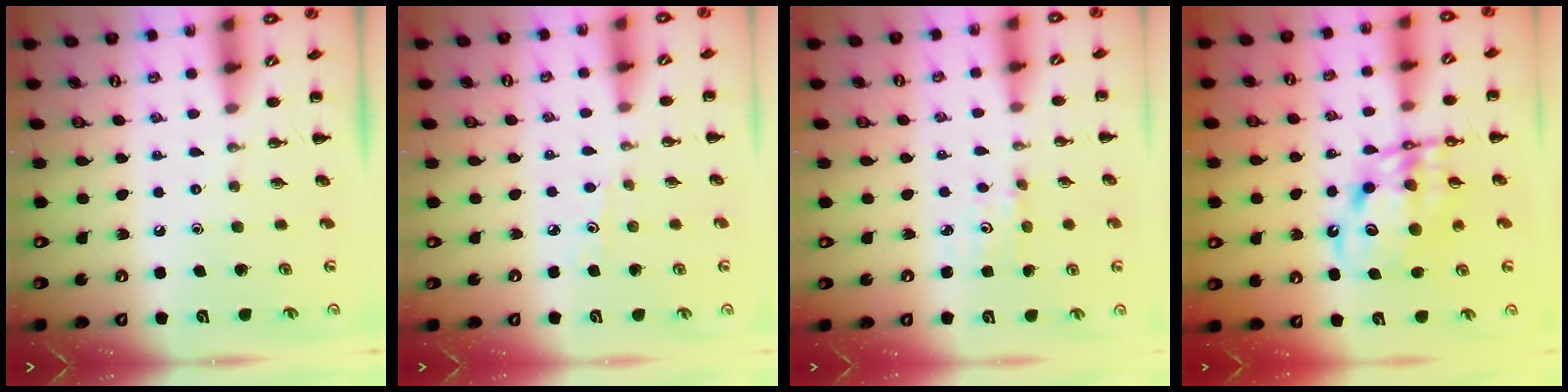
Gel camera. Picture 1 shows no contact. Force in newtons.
{"total": 2.6, "press": 2.3, "slide": 1.1}
{"total": 1.5, "press": 1.4, "slide": 0.5}
{"total": 11.9, "press": 11.6, "slide": 2.9}